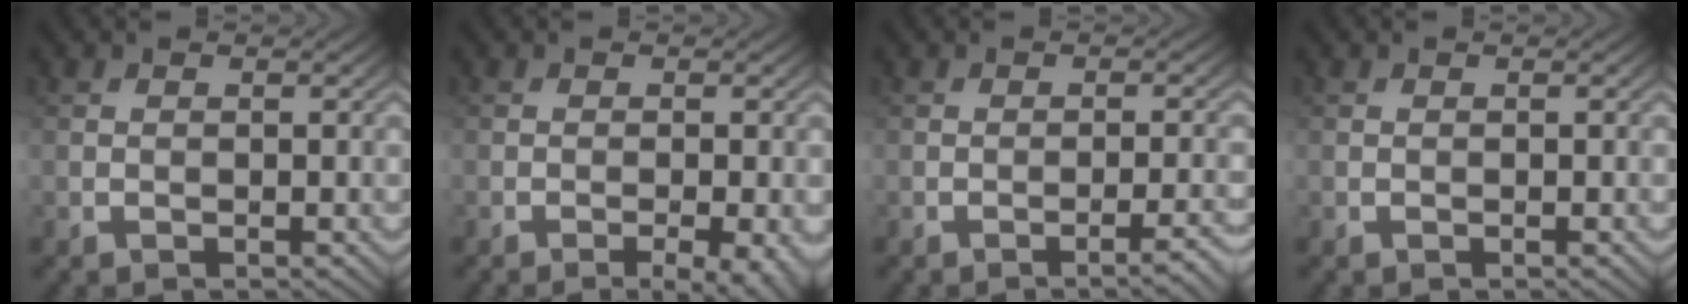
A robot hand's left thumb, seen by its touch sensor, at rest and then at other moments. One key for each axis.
{"total": 3.7, "fx": -1.5, "fy": 0.9, "fz": 3.3, "tx": -0.048, "ty": 0.001, "tz": -0.018}
{"total": 2.1, "fx": -1.6, "fy": -0.5, "fz": 1.2, "tx": -0.021, "ty": 0.005, "tz": -0.024}
{"total": 0.0}